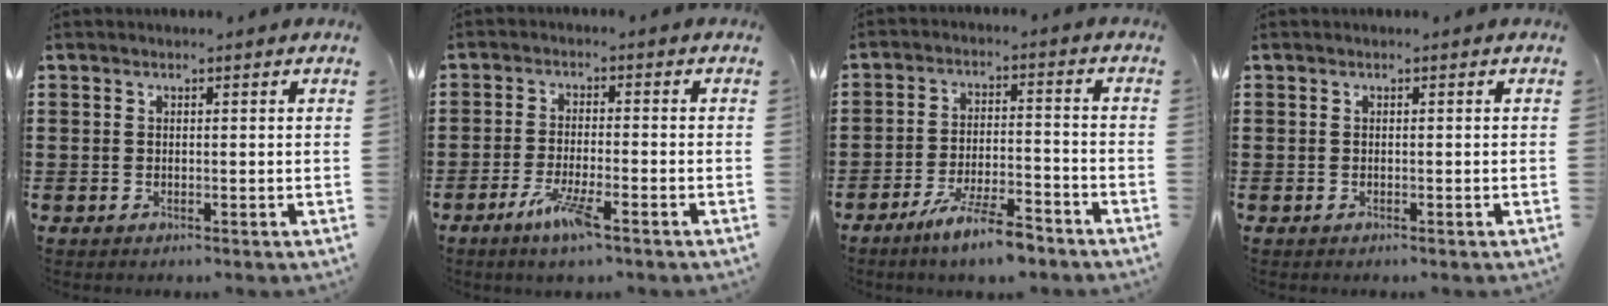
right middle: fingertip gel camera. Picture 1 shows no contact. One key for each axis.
{"total": 5.4, "fx": -3.1, "fy": 0.7, "fz": 4.4, "tx": -0.088, "ty": -0.009, "tz": -0.055}
{"total": 7.5, "fx": -6.0, "fy": 0.7, "fz": 4.5, "tx": -0.089, "ty": -0.004, "tz": -0.110}
{"total": 0.0}